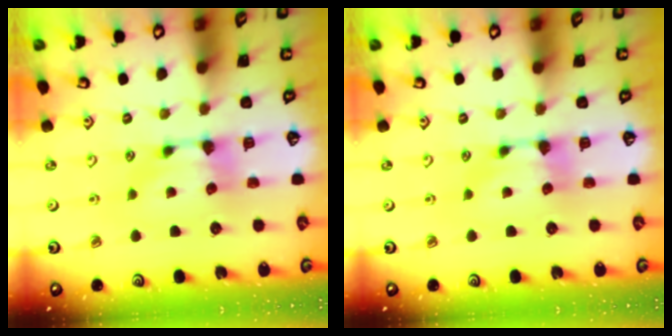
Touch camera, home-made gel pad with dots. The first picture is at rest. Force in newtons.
{"total": 0.0}